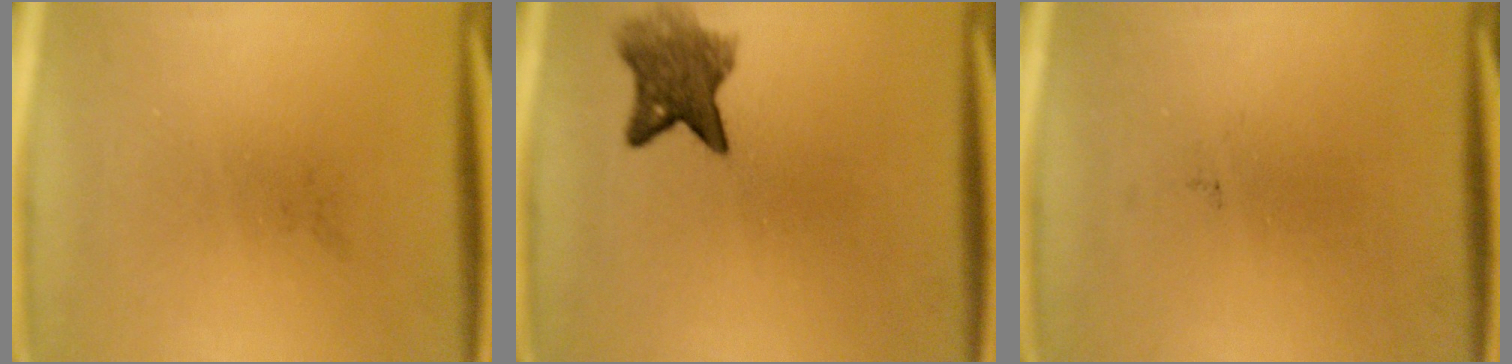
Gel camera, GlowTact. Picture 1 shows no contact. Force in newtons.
{"total": 5.7}
{"total": 0.0}